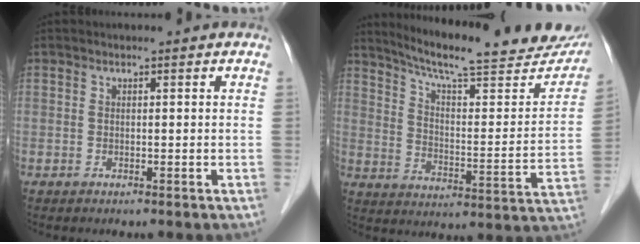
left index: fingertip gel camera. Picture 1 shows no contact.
{"total": 25.3, "force": [22.3, 3.4, 11.4], "torque": [-0.170, -0.049, 0.293]}